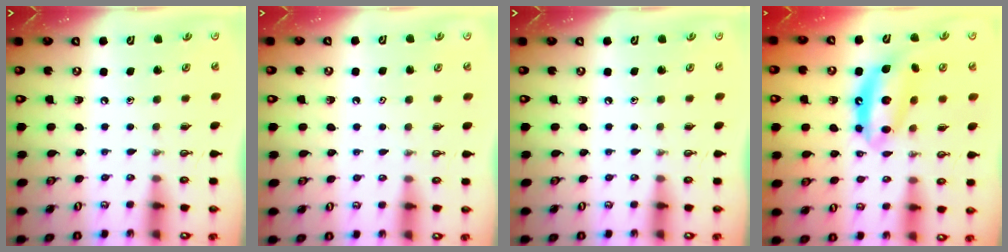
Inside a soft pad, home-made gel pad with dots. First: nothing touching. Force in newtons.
{"total": 0.8, "press": 0.2, "slide": 0.7}
{"total": 0.0}
{"total": 12.0, "press": 12.0, "slide": 0.9}